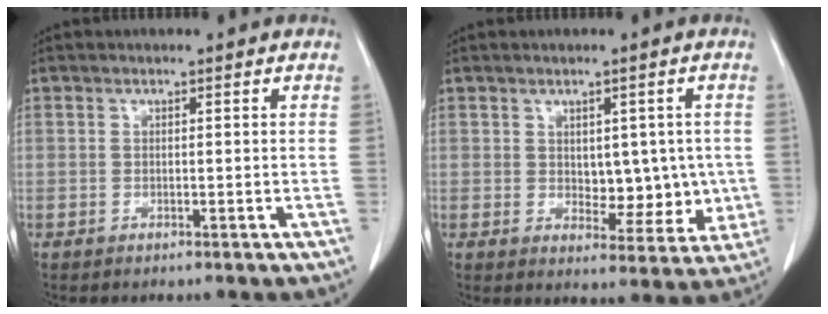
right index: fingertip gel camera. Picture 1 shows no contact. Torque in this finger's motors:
{"motor_torque": [0.02, 0.09, 0.09, 0.00]}